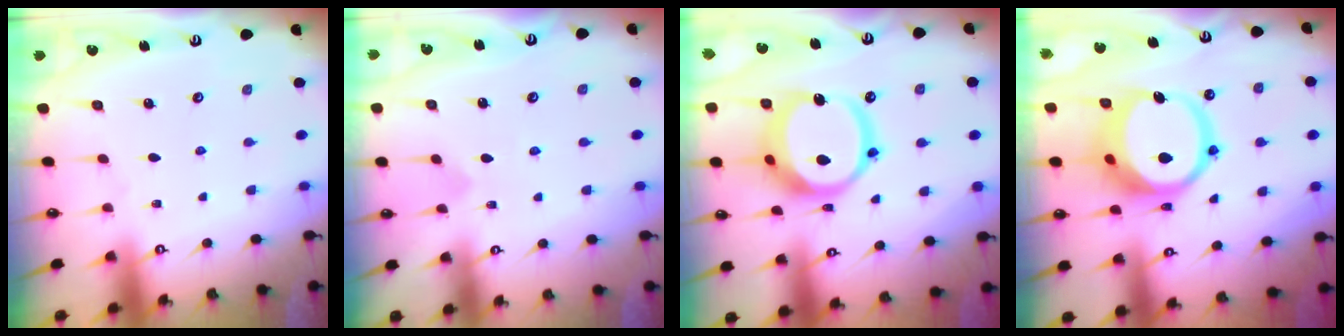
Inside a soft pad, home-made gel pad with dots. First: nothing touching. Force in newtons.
{"total": 2.4, "press": 2.4, "slide": 0.1}
{"total": 17.2, "press": 17.0, "slide": 2.2}
{"total": 14.0, "press": 13.9, "slide": 1.8}